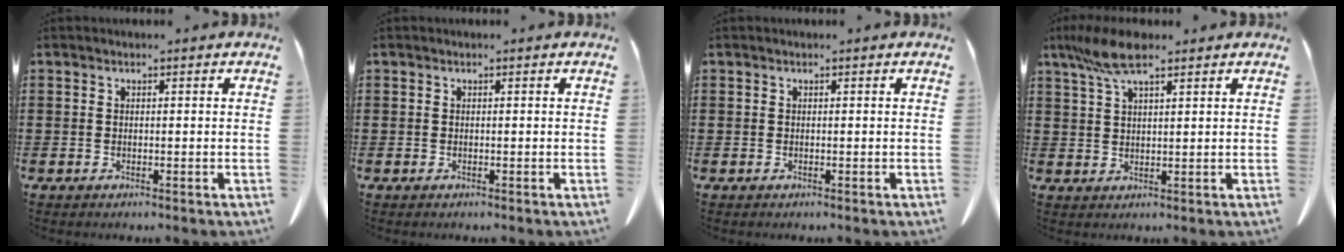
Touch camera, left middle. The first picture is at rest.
{"total": 0.0}
{"total": 0.0}
{"total": 6.7, "force": [4.1, 1.7, 5.0], "torque": [-0.114, 0.001, 0.073]}